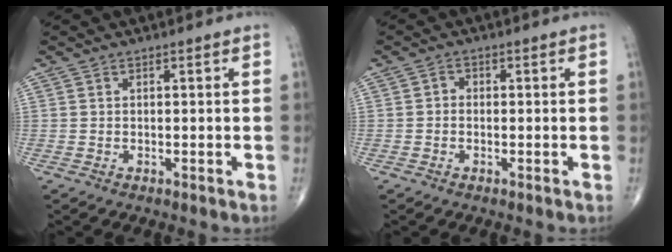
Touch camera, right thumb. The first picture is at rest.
{"total": 1.2, "force": [-0.3, 1.0, 0.6], "torque": [0.002, 0.004, -0.011]}